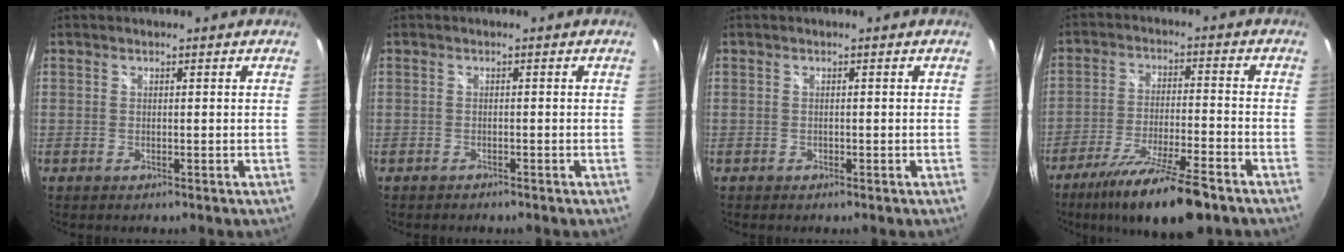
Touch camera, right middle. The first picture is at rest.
{"total": 1.1, "force": [-1.0, 0.3, 0.2], "torque": [-0.008, -0.004, -0.016]}
{"total": 0.6, "force": [-0.5, 0.4, 0.0], "torque": [-0.001, -0.003, -0.009]}
{"total": 14.5, "force": [-10.8, 2.1, 9.5], "torque": [-0.186, -0.029, -0.181]}